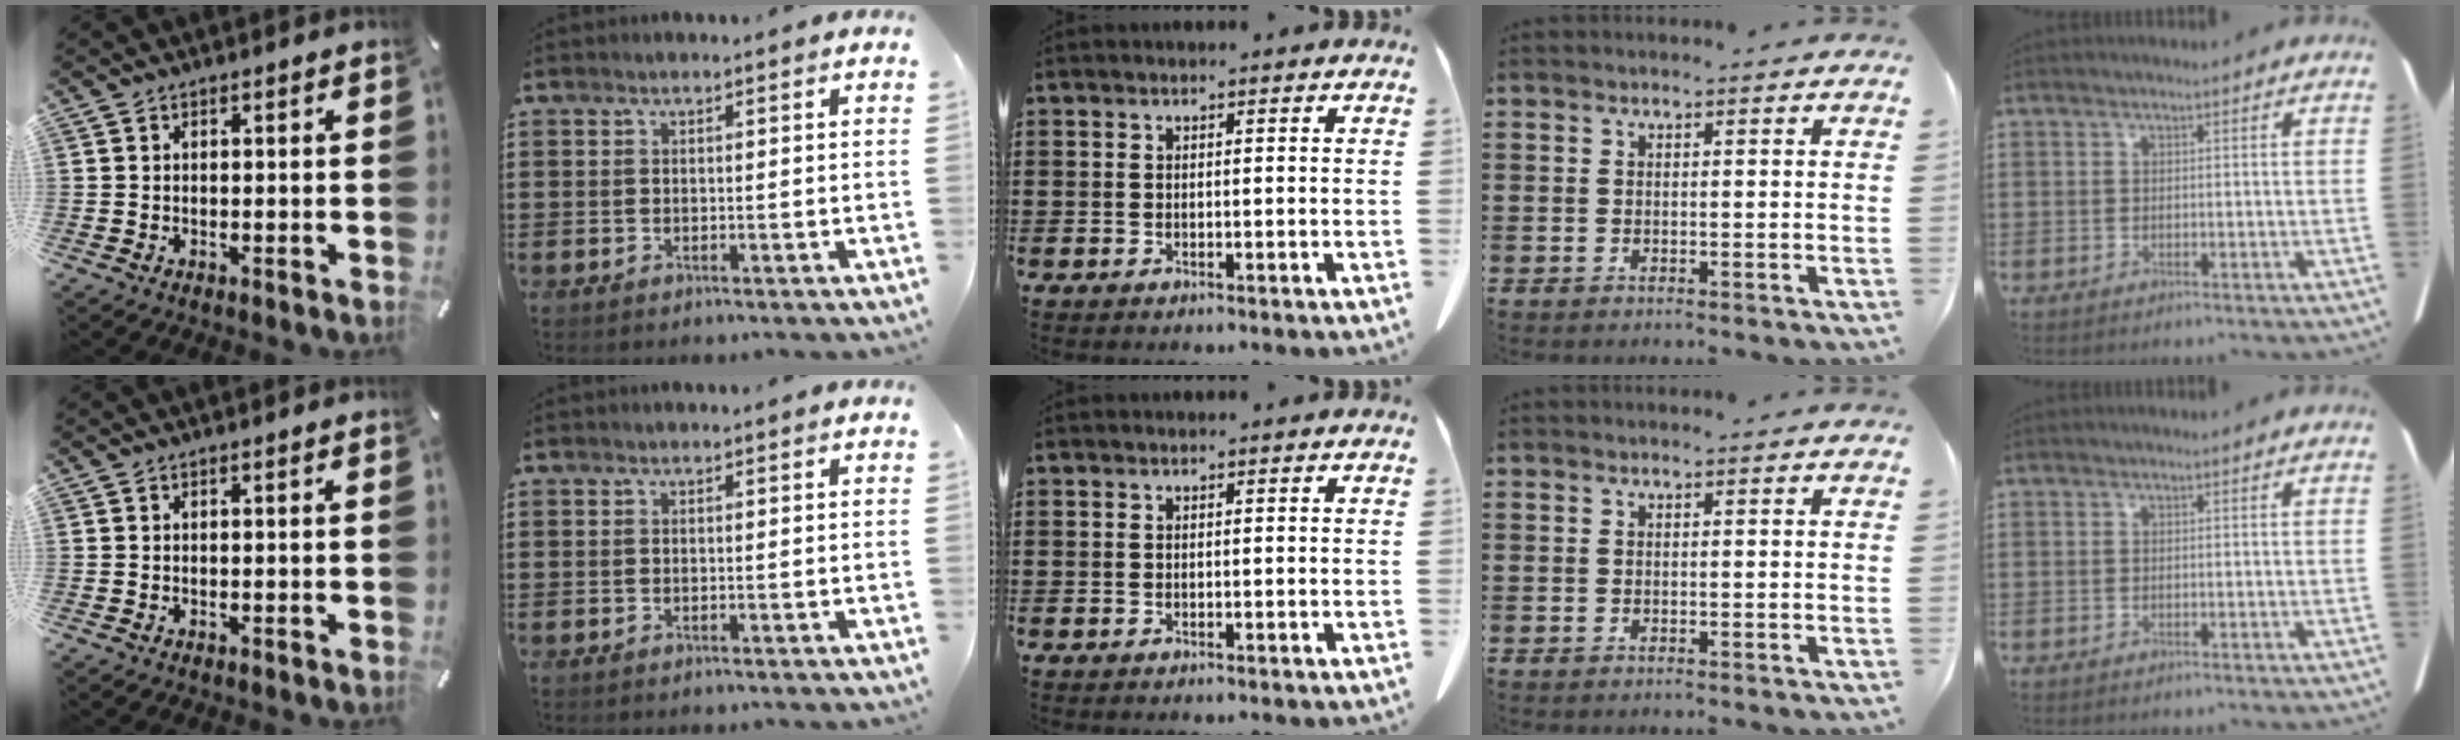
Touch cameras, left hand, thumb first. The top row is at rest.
{}